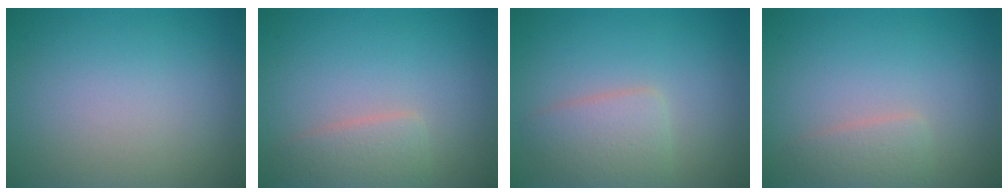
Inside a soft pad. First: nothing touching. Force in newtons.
{"total": 2.5, "press": 2.5, "slide": 0.1}
{"total": 3.1, "press": 3.1, "slide": 0.1}
{"total": 1.8, "press": 1.8, "slide": 0.0}